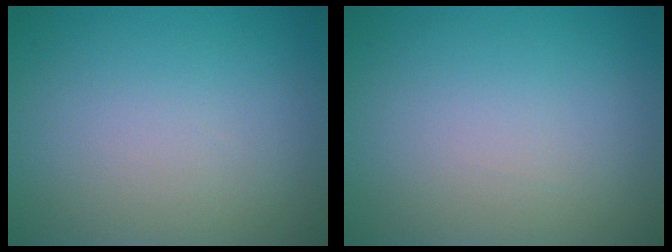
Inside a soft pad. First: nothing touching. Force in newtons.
{"total": 0.0}